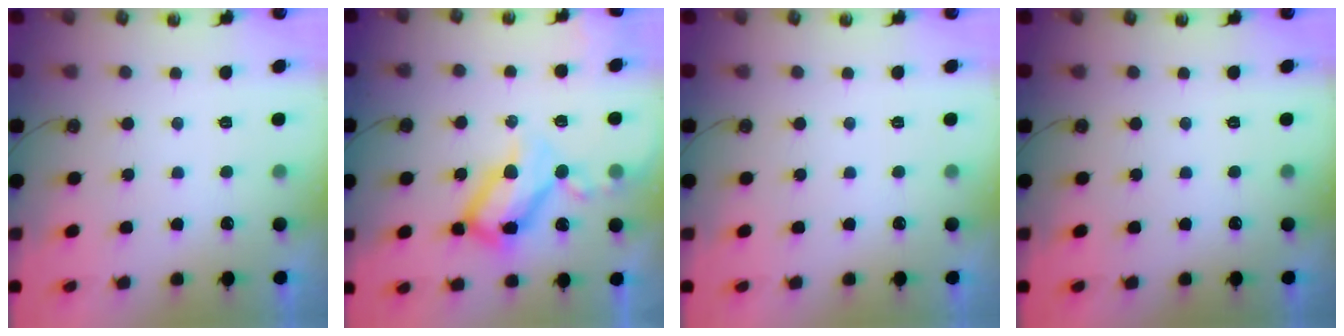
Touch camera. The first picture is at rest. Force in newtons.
{"total": 17.5, "press": 17.4, "slide": 1.5}
{"total": 0.0}
{"total": 0.0}